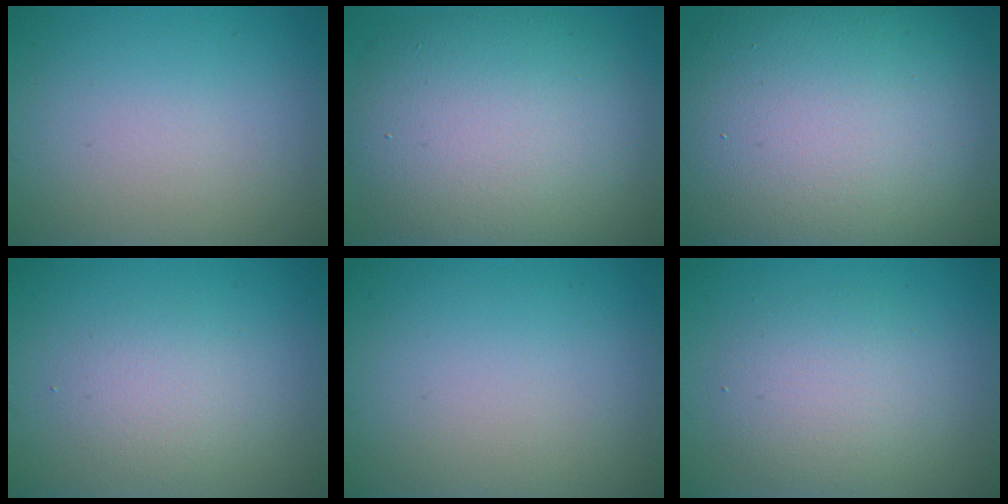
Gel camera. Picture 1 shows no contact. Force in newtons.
{"total": 11.7, "press": 11.7, "slide": 0.6}
{"total": 19.4, "press": 19.4, "slide": 0.6}
{"total": 2.1, "press": 2.1, "slide": 0.2}
{"total": 0.0}
{"total": 3.9, "press": 3.9, "slide": 0.0}